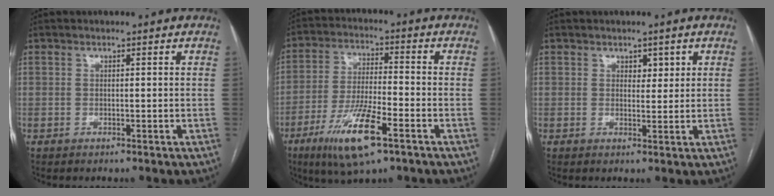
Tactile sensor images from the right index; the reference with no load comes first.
{"total": 12.2, "force": [-6.5, 2.3, 10.1], "torque": [-0.198, -0.018, -0.112]}
{"total": 2.0, "force": [1.1, 1.1, 1.3], "torque": [-0.014, -0.001, 0.017]}